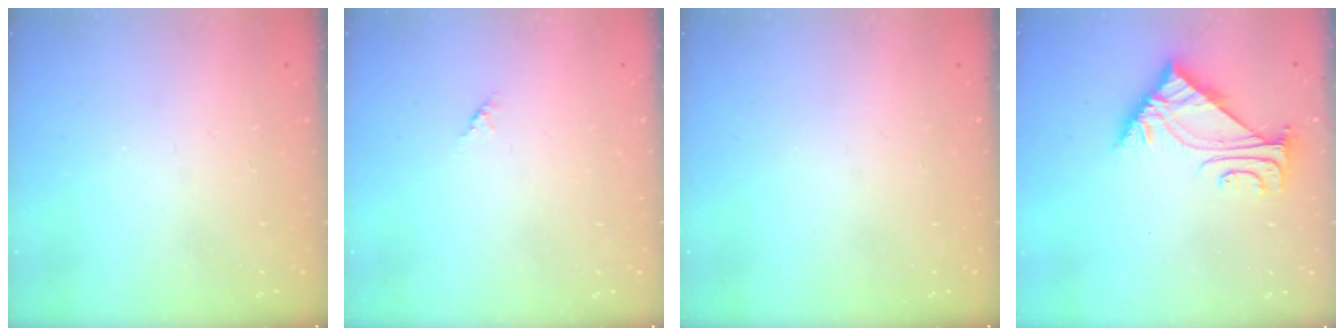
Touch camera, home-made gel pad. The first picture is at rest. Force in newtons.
{"total": 1.2, "press": 1.2, "slide": 0.3}
{"total": 0.0}
{"total": 5.0, "press": 4.9, "slide": 0.9}